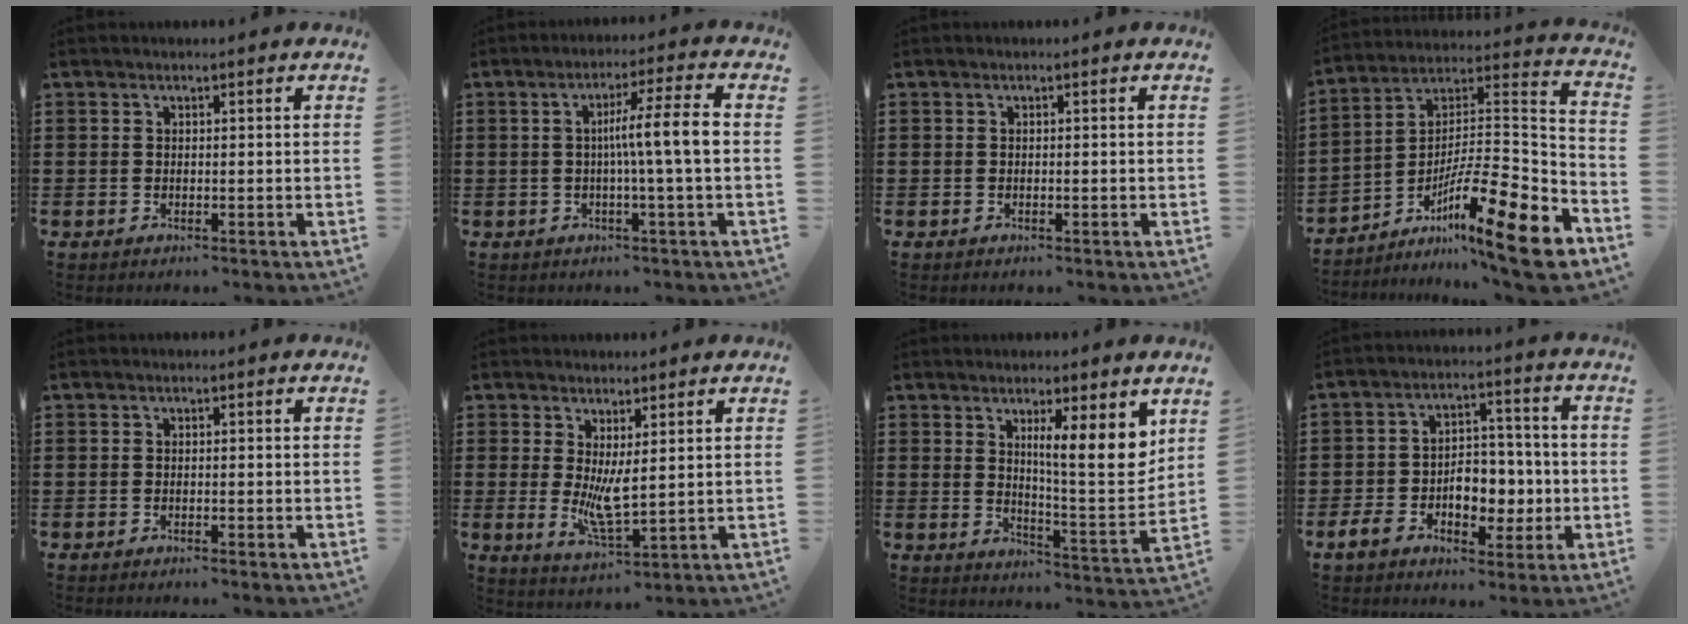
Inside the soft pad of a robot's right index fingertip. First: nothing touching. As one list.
[{"total": 7.1, "force": [-0.2, -0.5, 7.0], "torque": [-0.127, -0.001, -0.014]}, {"total": 0.0}, {"total": 16.1, "force": [-9.8, 2.1, 12.5], "torque": [-0.192, 0.014, -0.177]}, {"total": 0.6, "force": [-0.6, -0.2, 0.2], "torque": [-0.004, -0.003, -0.011]}, {"total": 5.1, "force": [1.0, 1.5, 4.8], "torque": [-0.090, -0.012, 0.018]}, {"total": 8.6, "force": [4.3, 1.2, 7.3], "torque": [-0.107, -0.028, 0.063]}, {"total": 7.9, "force": [-1.8, 6.0, 4.9], "torque": [-0.076, 0.008, -0.034]}]